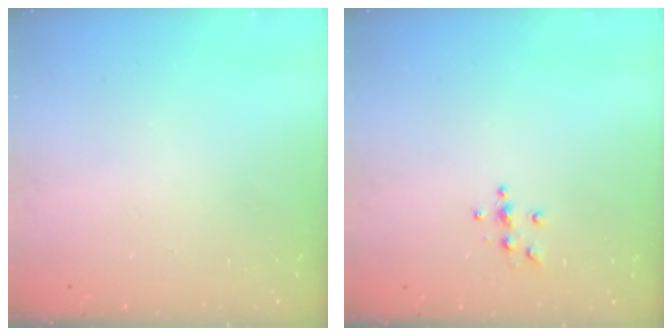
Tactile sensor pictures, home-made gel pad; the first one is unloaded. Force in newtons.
{"total": 4.6, "press": 4.5, "slide": 0.5}